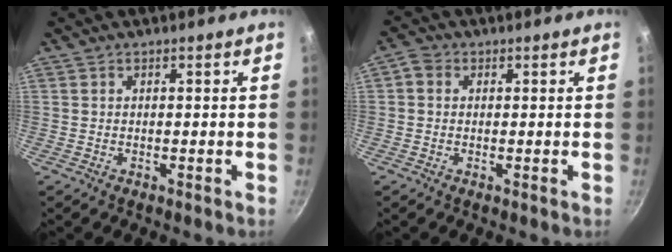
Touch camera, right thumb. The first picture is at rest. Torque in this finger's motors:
{"motor_torque": [0.03, 0.04, 0.24, 0.20, -0.01]}